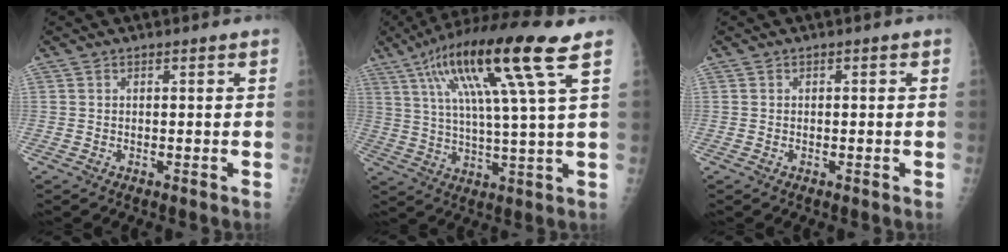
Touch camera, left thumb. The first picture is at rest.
{"total": 18.1, "force": [8.2, 1.0, 16.1], "torque": [-0.291, -0.007, 0.137]}
{"total": 0.0}